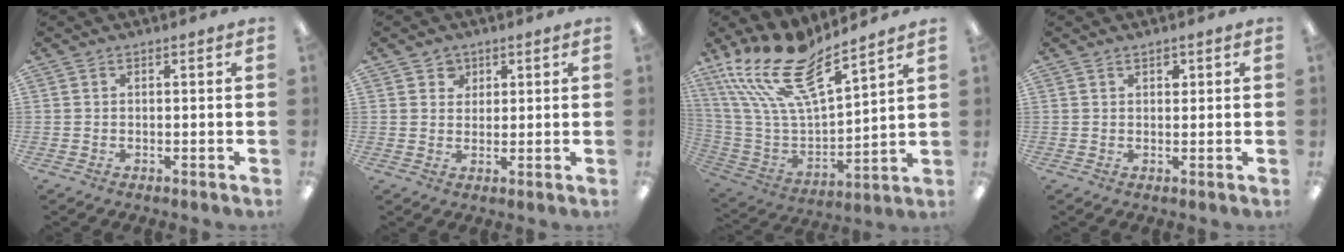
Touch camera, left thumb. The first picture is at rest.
{"total": 3.2, "force": [1.8, 2.6, 0.2], "torque": [0.003, -0.001, 0.030]}
{"total": 20.3, "force": [15.0, 6.3, 12.2], "torque": [-0.249, -0.099, 0.267]}
{"total": 1.4, "force": [0.9, 0.9, 0.6], "torque": [-0.004, 0.000, 0.014]}